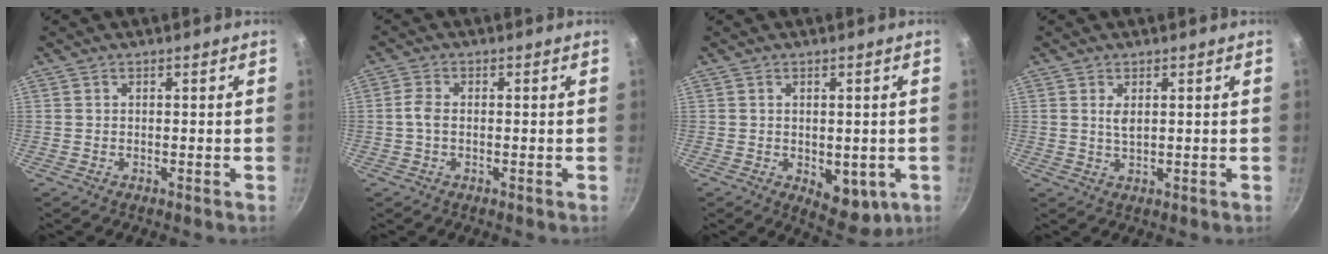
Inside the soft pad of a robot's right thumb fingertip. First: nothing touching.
{"total": 2.6, "force": [-0.2, 1.6, 2.1], "torque": [-0.051, 0.008, -0.008]}
{"total": 7.7, "force": [-1.6, 4.5, 6.0], "torque": [-0.056, -0.011, -0.009]}
{"total": 2.2, "force": [0.8, 1.0, 1.9], "torque": [-0.035, -0.005, 0.016]}